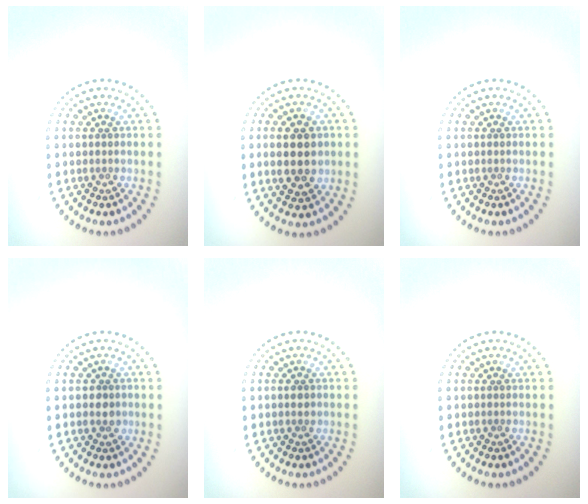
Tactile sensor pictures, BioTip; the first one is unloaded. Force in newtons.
{"total": 3.9, "press": 3.8, "slide": 0.4}
{"total": 0.0}
{"total": 1.3, "press": 1.2, "slide": 0.6}
{"total": 0.9, "press": 0.9, "slide": 0.1}
{"total": 0.0}